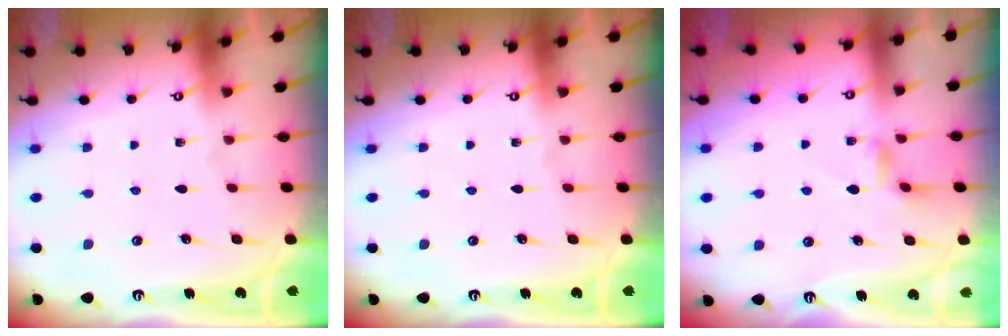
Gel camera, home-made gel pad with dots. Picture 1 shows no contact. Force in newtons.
{"total": 0.0}
{"total": 2.4, "press": 2.4, "slide": 0.4}